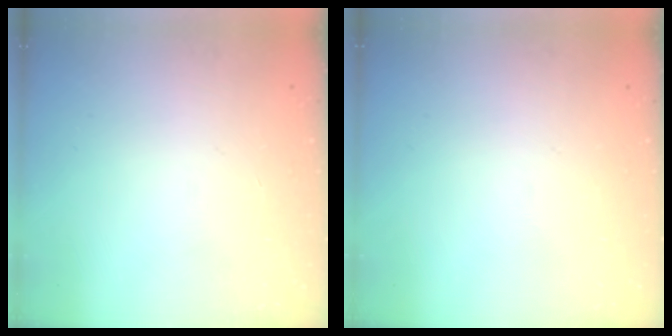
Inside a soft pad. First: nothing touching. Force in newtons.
{"total": 0.0}